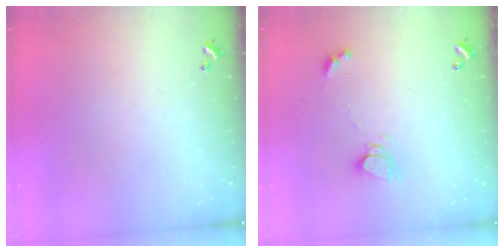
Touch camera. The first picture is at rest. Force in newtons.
{"total": 5.9, "press": 5.9, "slide": 0.5}